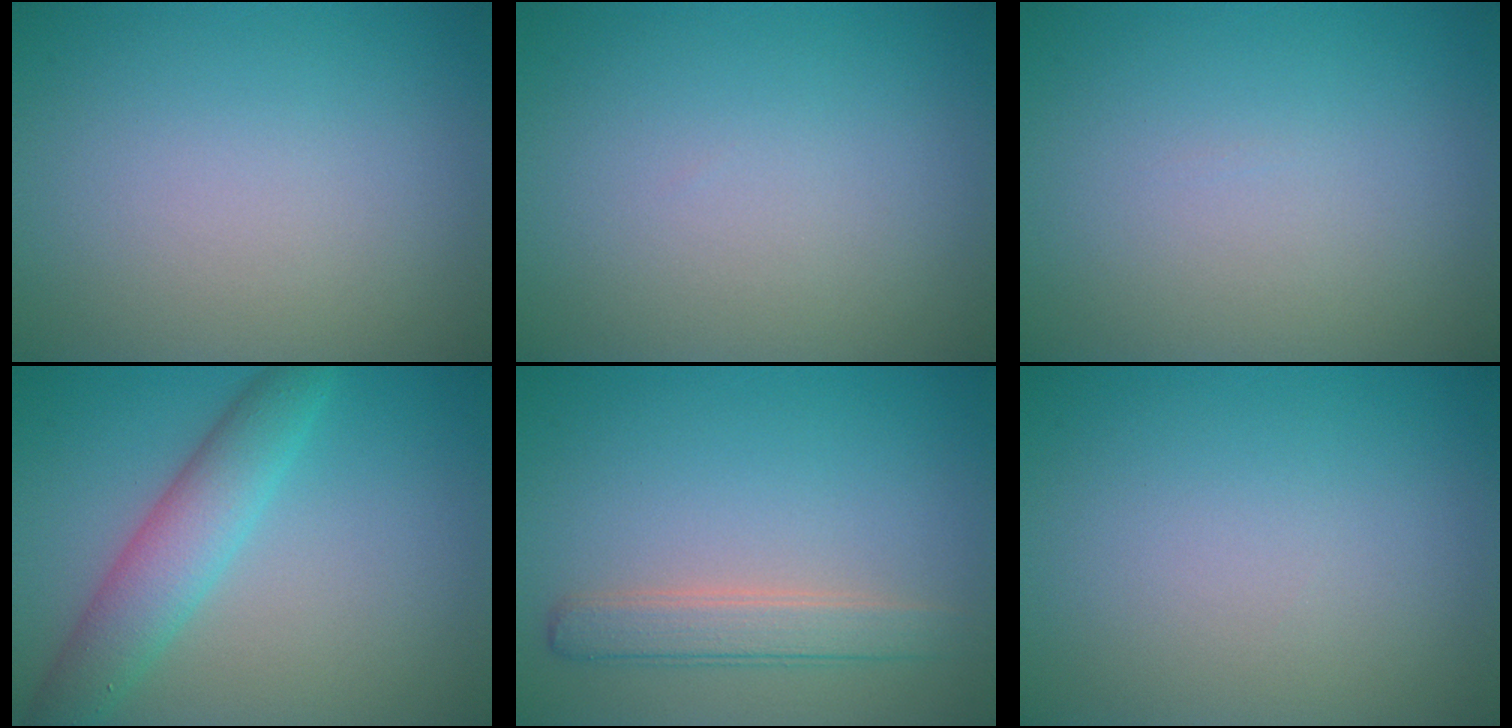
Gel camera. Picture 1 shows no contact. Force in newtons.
{"total": 0.0}
{"total": 0.0}
{"total": 4.7, "press": 4.7, "slide": 0.1}
{"total": 2.8, "press": 2.8, "slide": 0.1}
{"total": 0.0}